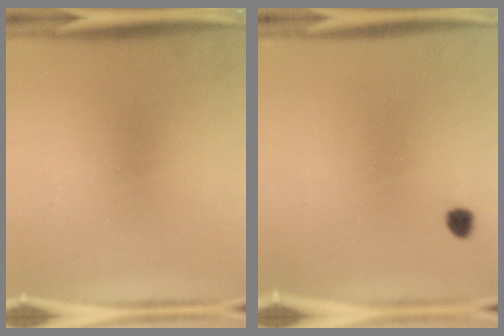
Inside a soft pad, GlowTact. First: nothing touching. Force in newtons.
{"total": 1.7}